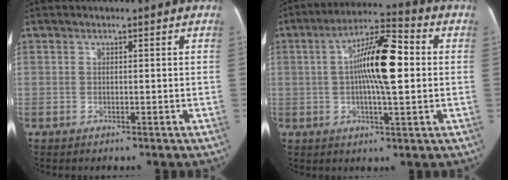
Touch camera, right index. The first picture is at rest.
{"total": 12.0, "force": [0.9, 2.4, 11.7], "torque": [-0.208, 0.025, 0.009]}